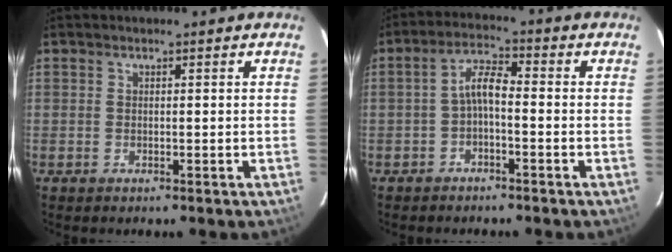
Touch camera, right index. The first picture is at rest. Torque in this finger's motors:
{"motor_torque": [0.47, -0.16, 0.35, 0.10]}